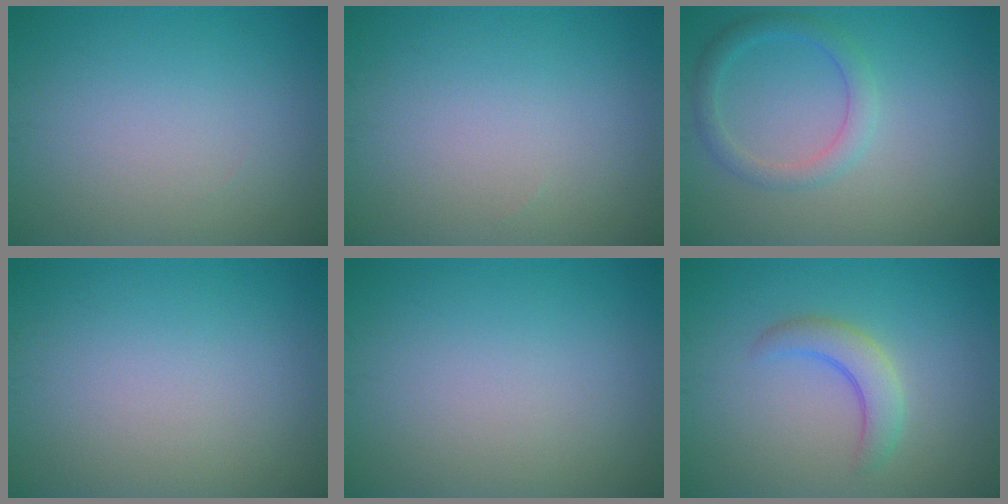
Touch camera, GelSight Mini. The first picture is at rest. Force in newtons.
{"total": 0.0}
{"total": 2.4, "press": 2.4, "slide": 0.1}
{"total": 0.0}
{"total": 0.0}
{"total": 3.0, "press": 3.0, "slide": 0.3}